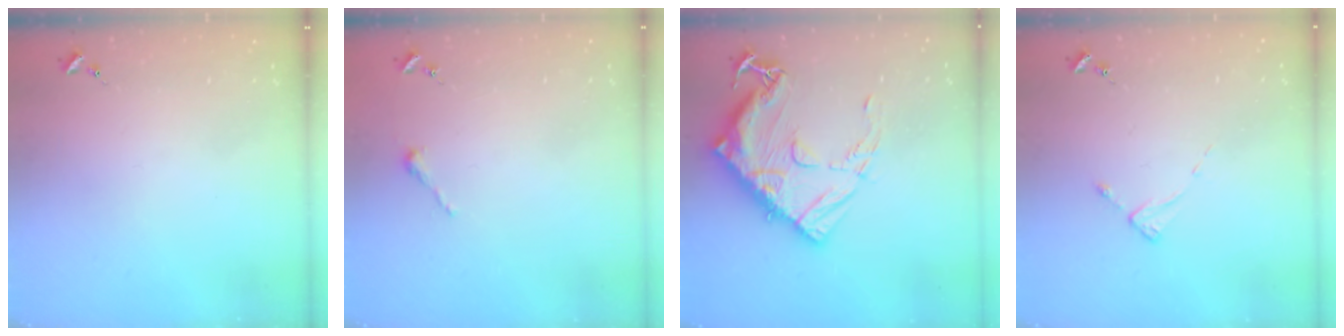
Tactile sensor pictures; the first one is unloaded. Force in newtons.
{"total": 2.5, "press": 2.5, "slide": 0.2}
{"total": 19.9, "press": 19.8, "slide": 1.7}
{"total": 2.6, "press": 2.6, "slide": 0.2}